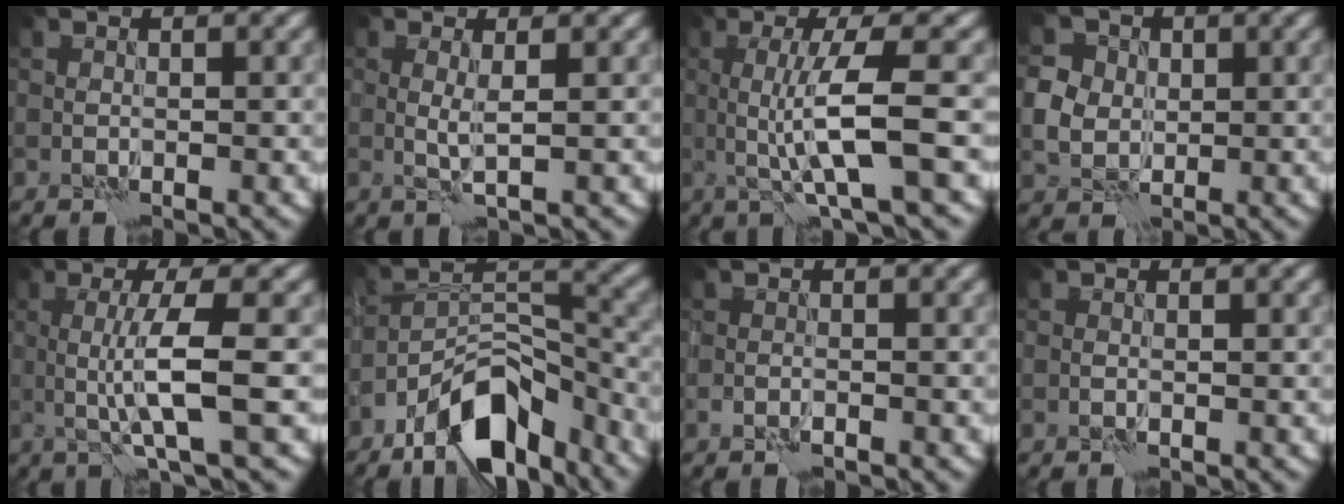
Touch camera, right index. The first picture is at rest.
{"total": 1.2, "force": [0.5, -0.1, 1.1], "torque": [-0.025, -0.002, 0.007]}
{"total": 6.0, "force": [-0.2, 0.9, 5.9], "torque": [-0.105, -0.001, -0.001]}
{"total": 4.2, "force": [0.6, 3.9, 1.7], "torque": [-0.040, 0.010, 0.003]}
{"total": 5.3, "force": [-0.3, 0.7, 5.3], "torque": [-0.095, -0.001, -0.005]}
{"total": 11.0, "force": [-7.6, 4.3, 6.6], "torque": [-0.100, 0.010, -0.142]}
{"total": 1.0, "force": [-0.8, 0.3, 0.6], "torque": [-0.012, 0.001, -0.016]}
{"total": 0.0}